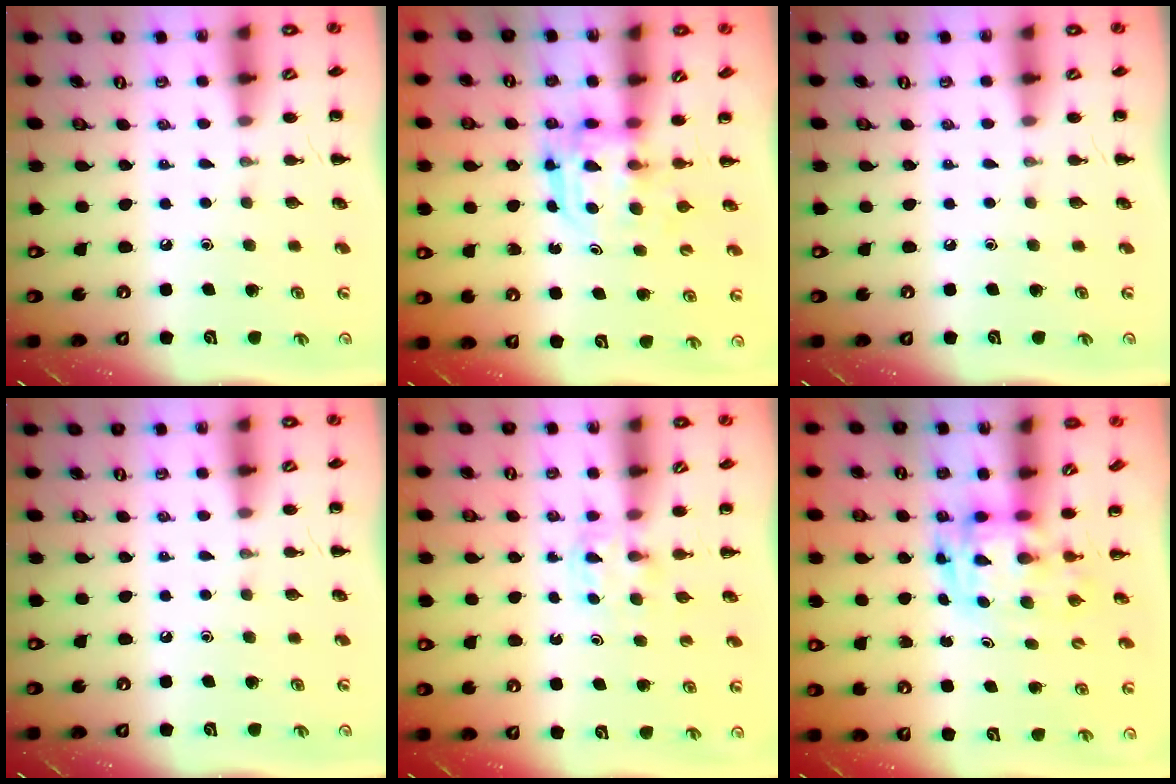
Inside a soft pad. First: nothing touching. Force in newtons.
{"total": 3.0, "press": 3.0, "slide": 0.2}
{"total": 0.0}
{"total": 0.0}
{"total": 2.7, "press": 2.5, "slide": 1.0}
{"total": 2.9, "press": 2.9, "slide": 0.6}